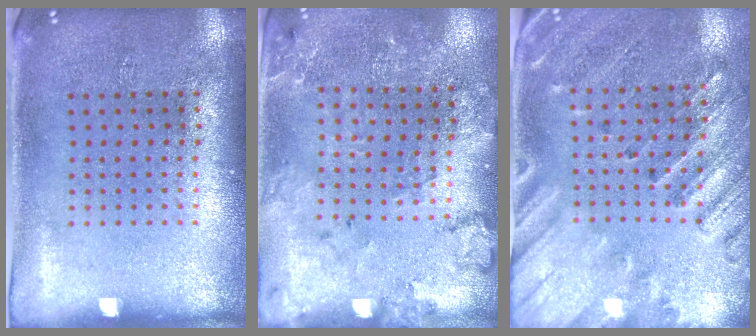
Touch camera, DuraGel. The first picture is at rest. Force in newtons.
{"total": 1.8, "press": 1.8, "slide": 0.3}
{"total": 2.5, "press": 2.1, "slide": 1.4}